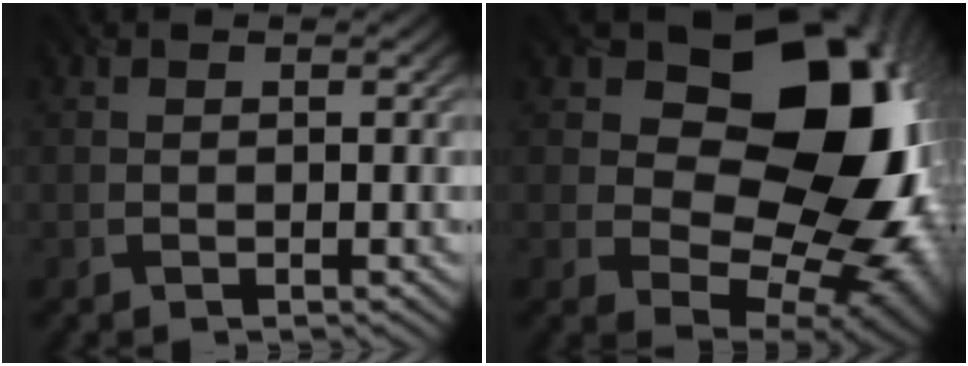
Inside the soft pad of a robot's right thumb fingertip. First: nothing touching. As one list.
[{"total": 20.2, "force": [5.1, 14.8, 12.7], "torque": [-0.178, 0.009, 0.101]}]